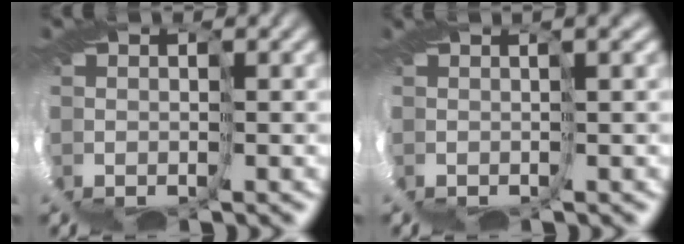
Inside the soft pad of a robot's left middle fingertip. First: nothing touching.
{"total": 3.2, "force": [-0.7, -2.7, -1.6], "torque": [0.024, -0.006, 0.003]}